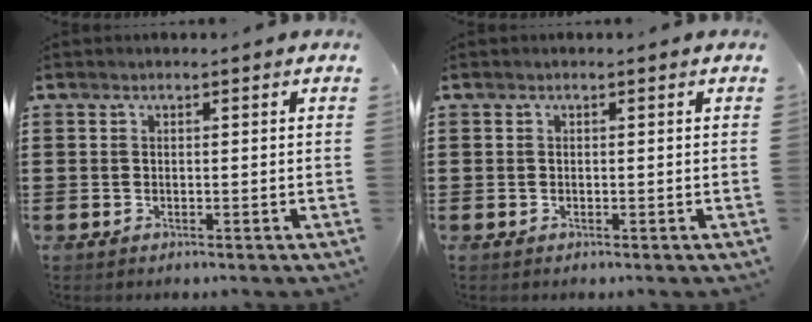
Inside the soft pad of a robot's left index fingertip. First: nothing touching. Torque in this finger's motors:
{"motor_torque": [1.18, 0.96, 0.08, 0.01]}